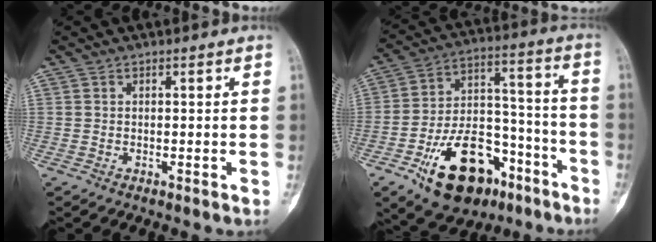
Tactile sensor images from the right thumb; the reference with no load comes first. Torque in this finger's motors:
{"motor_torque": [1.80, 0.76, 1.35, -1.42, 0.48]}